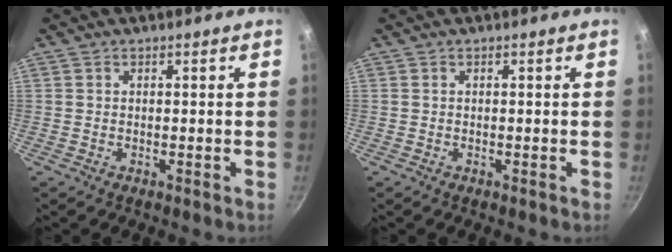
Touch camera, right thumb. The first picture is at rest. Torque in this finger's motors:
{"motor_torque": [0.00, 0.00, 0.00, 0.00, 0.03]}